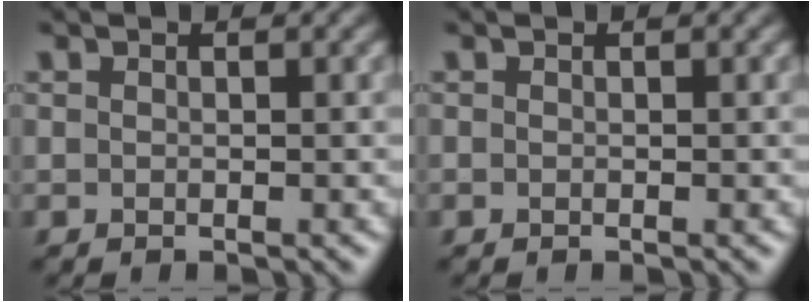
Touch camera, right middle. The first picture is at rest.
{"total": 0.0}